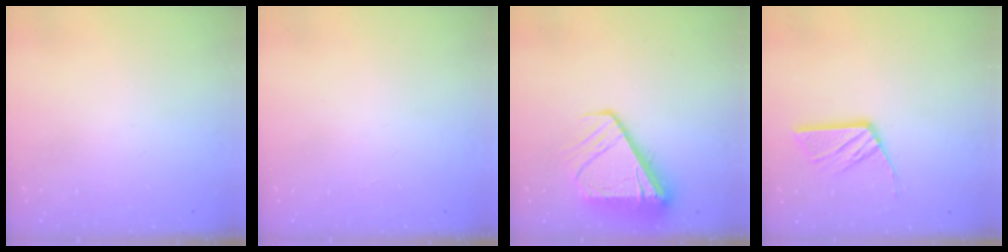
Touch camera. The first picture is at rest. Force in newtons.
{"total": 0.0}
{"total": 10.6, "press": 10.5, "slide": 1.3}
{"total": 9.1, "press": 9.1, "slide": 0.4}